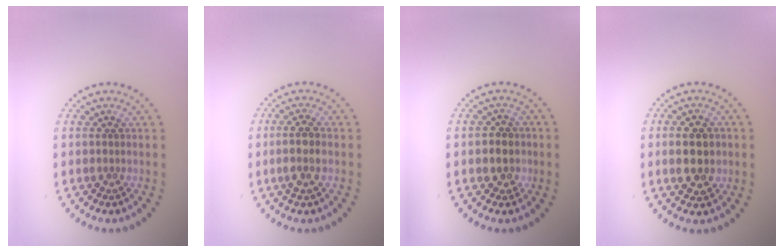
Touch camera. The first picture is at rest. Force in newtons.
{"total": 2.2, "press": 2.1, "slide": 0.7}
{"total": 2.1, "press": 2.0, "slide": 0.7}
{"total": 4.5, "press": 4.5, "slide": 0.2}